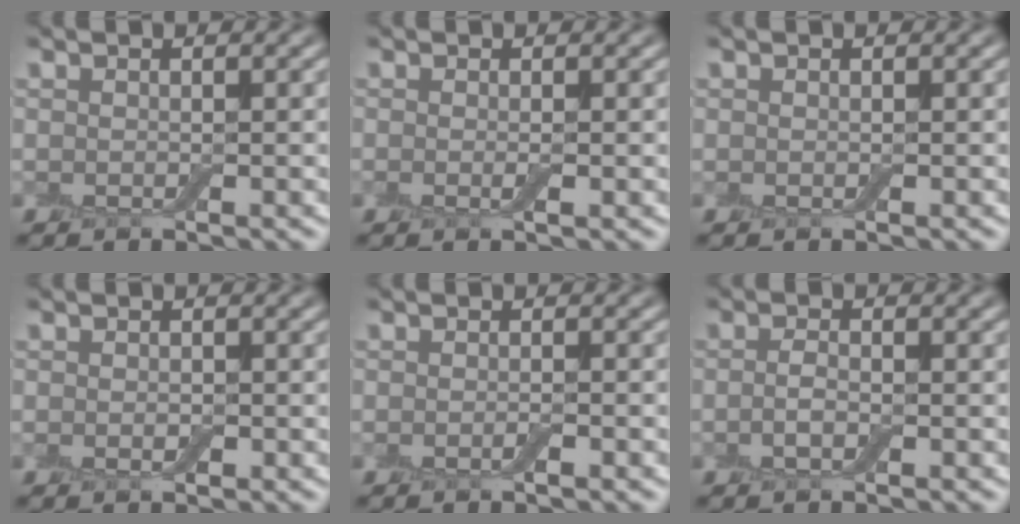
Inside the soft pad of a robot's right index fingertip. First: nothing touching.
{"total": 1.0, "force": [-0.1, 0.2, 1.0], "torque": [-0.018, -0.005, -0.003]}
{"total": 0.0}
{"total": 1.0, "force": [-0.2, 0.6, 0.8], "torque": [-0.016, -0.001, -0.003]}
{"total": 1.1, "force": [-0.5, 0.2, 0.9], "torque": [-0.017, -0.003, -0.010]}
{"total": 1.6, "force": [-0.5, 0.7, 1.4], "torque": [-0.031, -0.001, -0.013]}